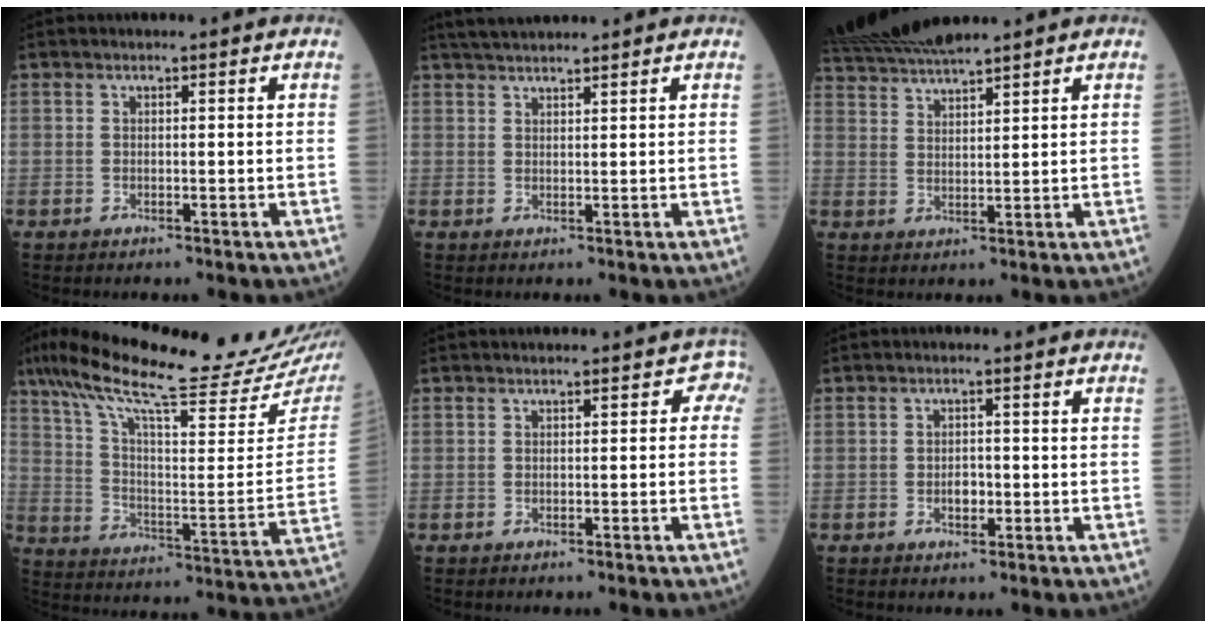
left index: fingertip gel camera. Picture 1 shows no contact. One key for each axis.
{"total": 4.7, "fx": 4.3, "fy": 0.5, "fz": 1.8, "tx": -0.030, "ty": 0.031, "tz": 0.078}
{"total": 9.0, "fx": 8.2, "fy": -0.1, "fz": 3.7, "tx": -0.076, "ty": 0.027, "tz": 0.154}
{"total": 25.9, "fx": 21.6, "fy": 2.3, "fz": 14.0, "tx": -0.237, "ty": -0.035, "tz": 0.307}
{"total": 1.2, "fx": -0.2, "fy": 1.1, "fz": 0.5, "tx": 0.017, "ty": 0.011, "tz": -0.010}
{"total": 2.0, "fx": -0.8, "fy": 1.3, "fz": 1.4, "tx": -0.021, "ty": 0.000, "tz": -0.011}